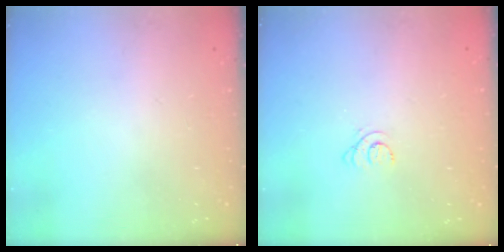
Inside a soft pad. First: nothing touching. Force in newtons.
{"total": 3.6, "press": 3.6, "slide": 0.5}